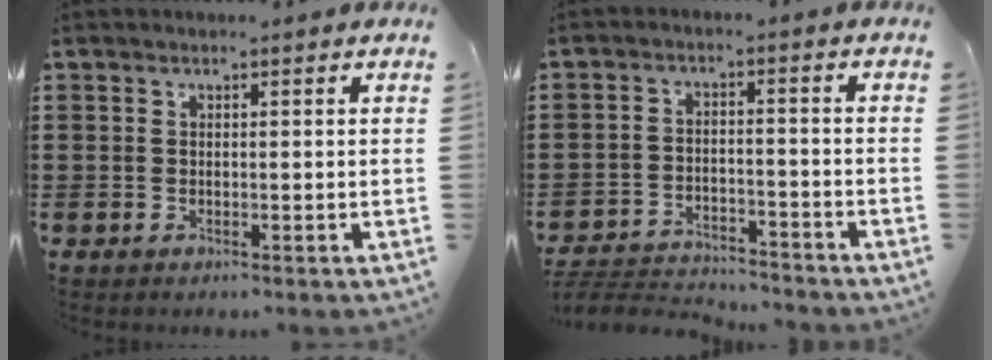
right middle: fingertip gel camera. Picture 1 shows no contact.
{"total": 3.9, "force": [-3.8, 0.6, 0.4], "torque": [-0.018, 0.003, -0.085]}